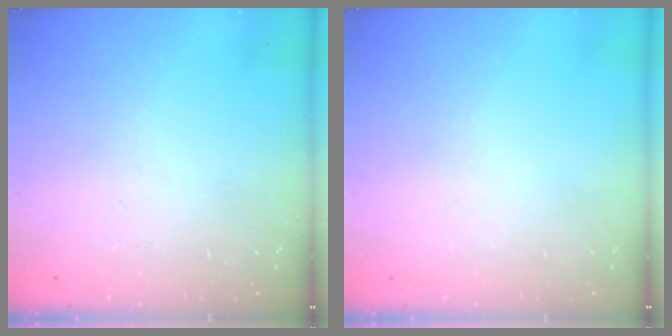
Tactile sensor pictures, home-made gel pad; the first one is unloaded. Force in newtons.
{"total": 0.0}